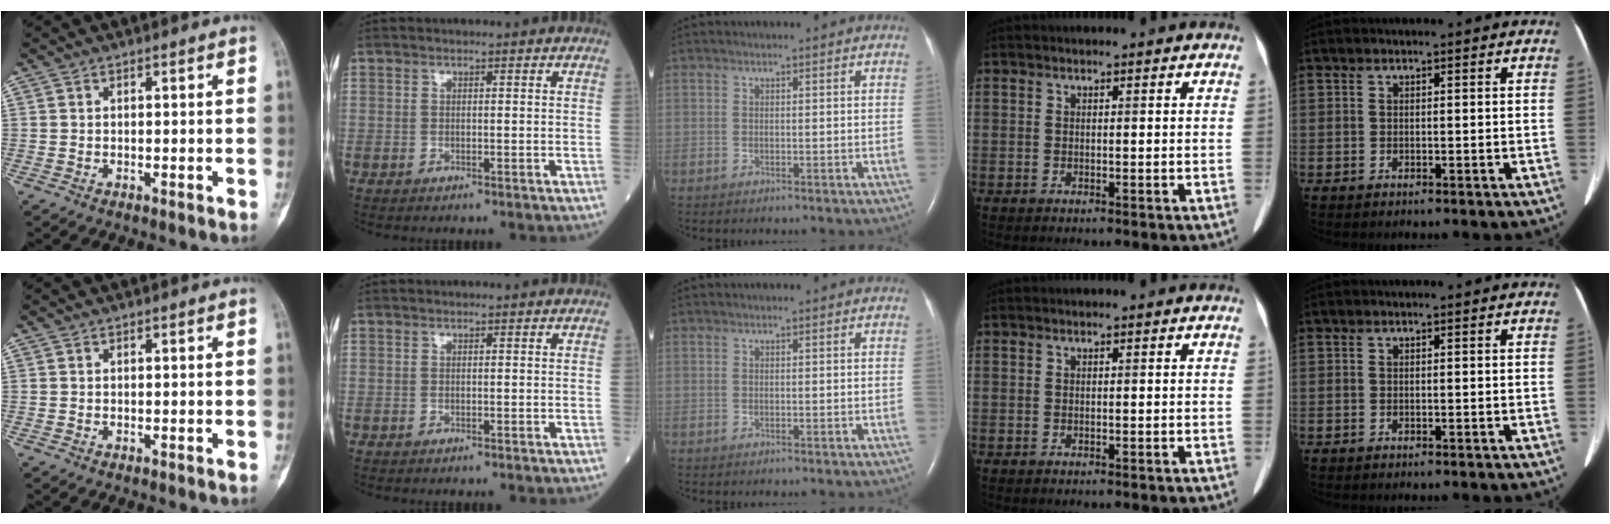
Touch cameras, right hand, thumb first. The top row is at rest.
{}